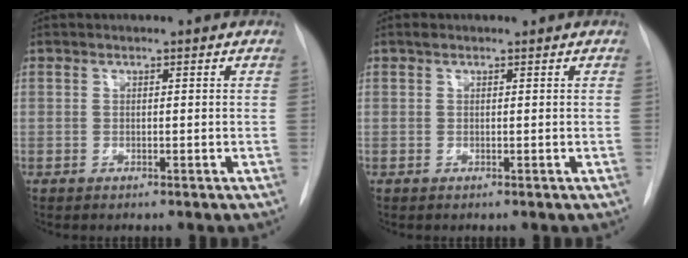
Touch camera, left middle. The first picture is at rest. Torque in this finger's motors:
{"motor_torque": [0.20, -0.16, -0.03, 0.01]}